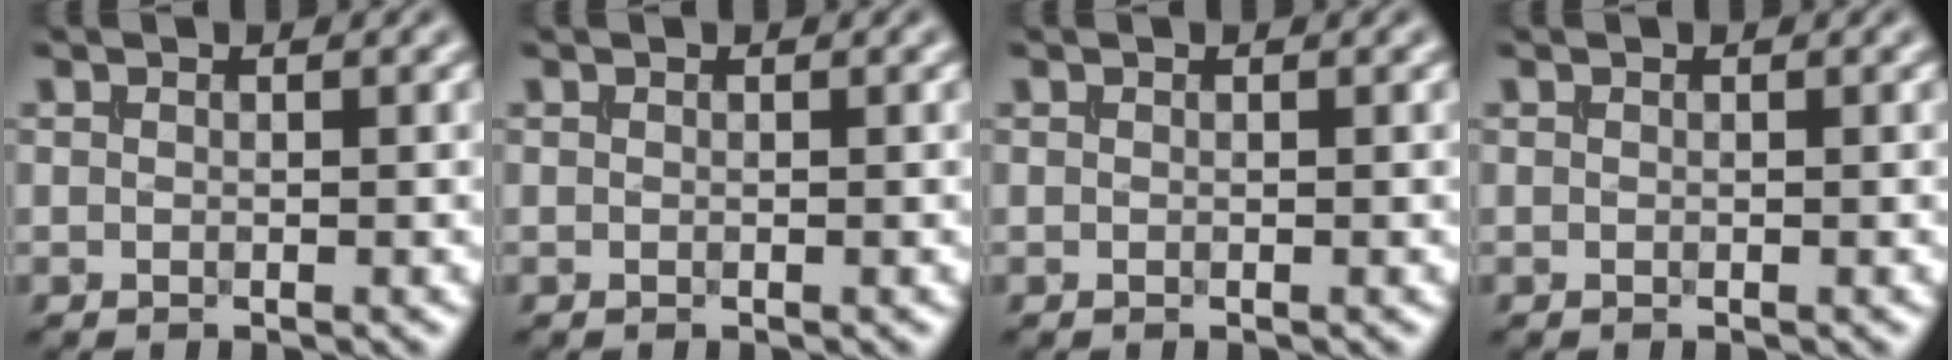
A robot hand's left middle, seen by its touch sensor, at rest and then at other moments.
{"total": 0.0}
{"total": 0.0}
{"total": 0.0}